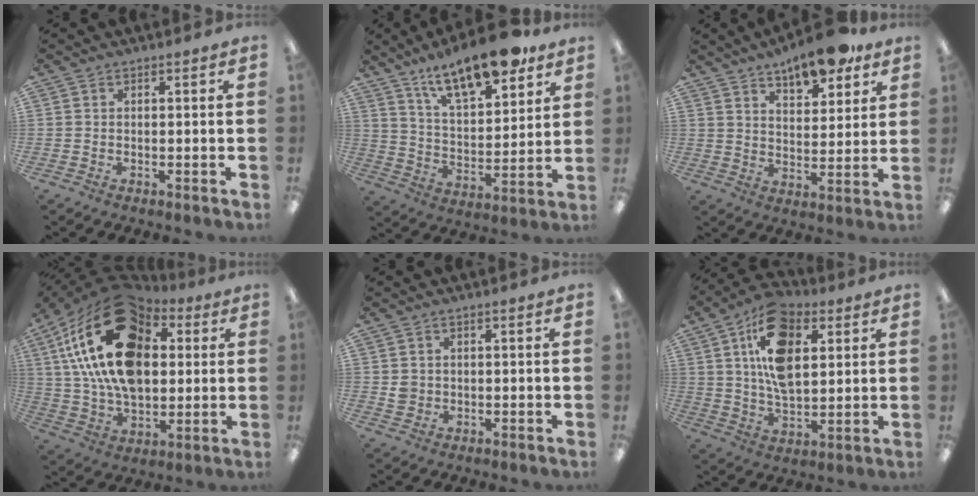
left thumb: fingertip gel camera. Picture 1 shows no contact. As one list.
[{"total": 17.2, "force": [12.6, 6.0, 10.0], "torque": [-0.158, -0.068, 0.213]}, {"total": 11.5, "force": [8.9, 3.9, 6.2], "torque": [-0.078, -0.050, 0.151]}, {"total": 27.5, "force": [9.0, 17.4, 19.3], "torque": [-0.371, -0.023, 0.156]}, {"total": 2.4, "force": [0.2, 2.2, 0.9], "torque": [-0.010, 0.001, 0.002]}, {"total": 16.9, "force": [6.7, 9.9, 11.9], "torque": [-0.202, -0.006, 0.119]}]